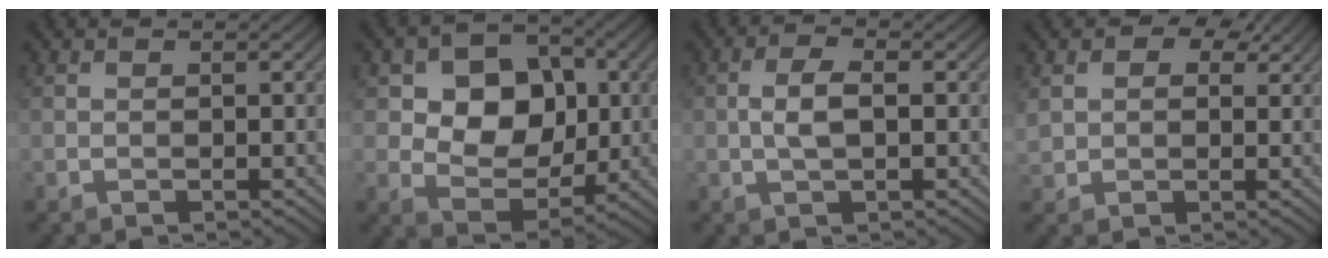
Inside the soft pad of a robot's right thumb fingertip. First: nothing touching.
{"total": 9.8, "force": [1.7, 7.3, 6.3], "torque": [-0.125, 0.001, 0.020]}
{"total": 3.4, "force": [-0.2, 1.4, 3.1], "torque": [-0.069, 0.005, -0.006]}
{"total": 7.0, "force": [3.6, 5.2, 3.1], "torque": [-0.101, 0.014, 0.062]}